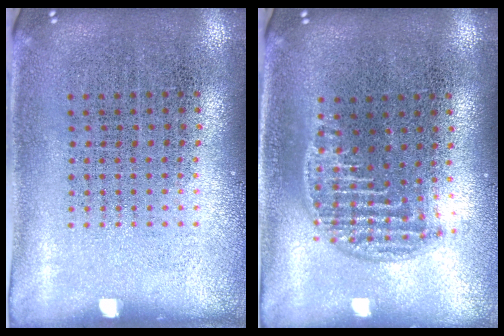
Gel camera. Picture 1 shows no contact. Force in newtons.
{"total": 1.3, "press": 1.1, "slide": 0.6}